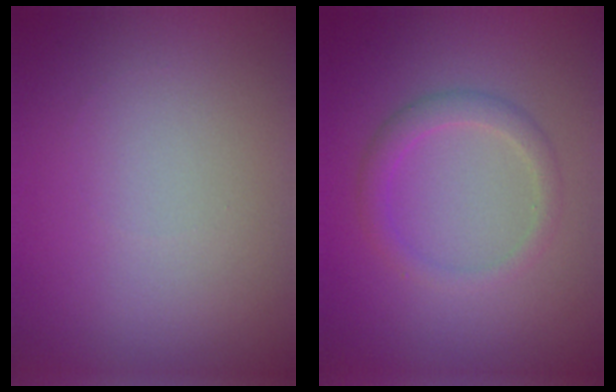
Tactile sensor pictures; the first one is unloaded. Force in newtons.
{"total": 2.1, "press": 2.1, "slide": 0.2}